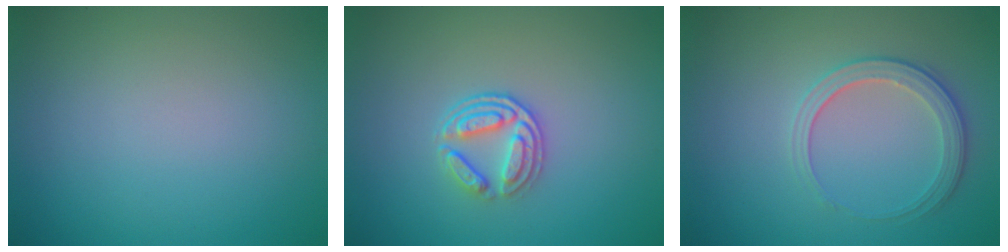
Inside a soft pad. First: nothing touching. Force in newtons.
{"total": 3.1, "press": 2.6, "slide": 1.7}
{"total": 2.8, "press": 2.7, "slide": 0.8}